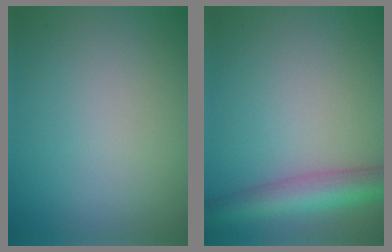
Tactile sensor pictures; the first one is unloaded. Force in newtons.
{"total": 5.4, "press": 5.4, "slide": 0.3}